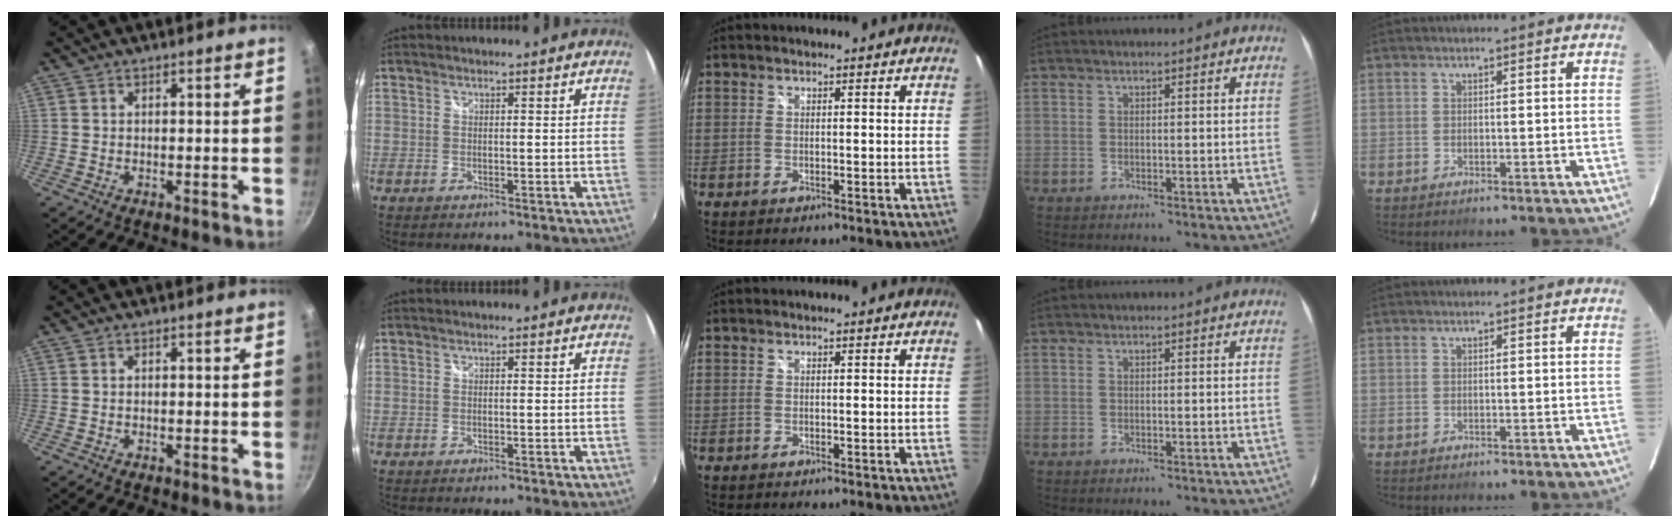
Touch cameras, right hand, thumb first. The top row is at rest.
{}